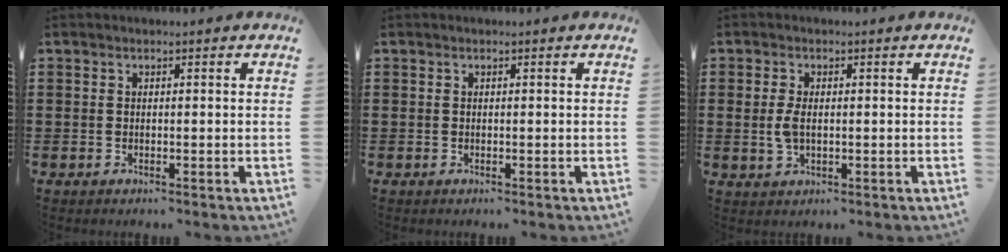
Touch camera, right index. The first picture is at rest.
{"total": 0.0}
{"total": 3.1, "force": [0.0, 1.6, 2.7], "torque": [-0.069, -0.001, -0.005]}